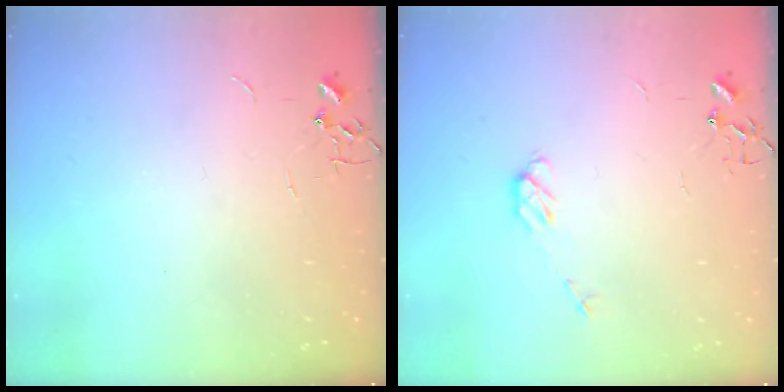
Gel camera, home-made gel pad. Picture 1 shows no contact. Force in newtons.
{"total": 5.1, "press": 5.0, "slide": 0.8}